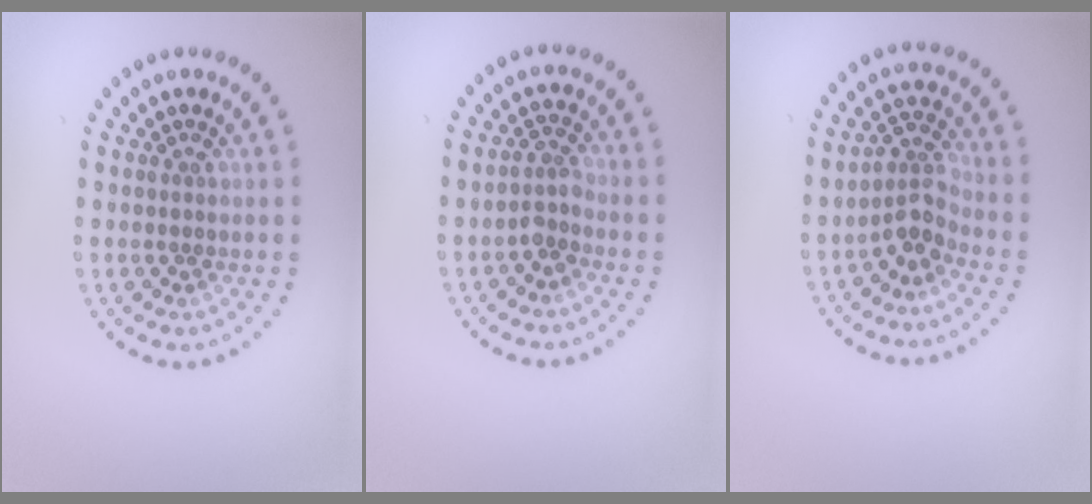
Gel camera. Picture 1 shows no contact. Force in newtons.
{"total": 1.8, "press": 1.3, "slide": 1.2}
{"total": 2.7, "press": 2.1, "slide": 1.8}